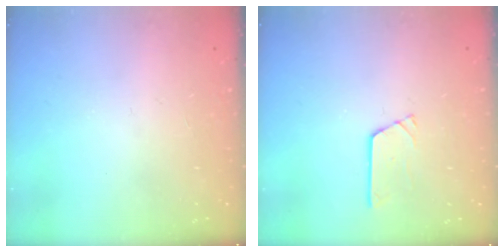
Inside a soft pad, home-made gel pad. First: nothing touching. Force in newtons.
{"total": 4.2, "press": 4.2, "slide": 0.3}